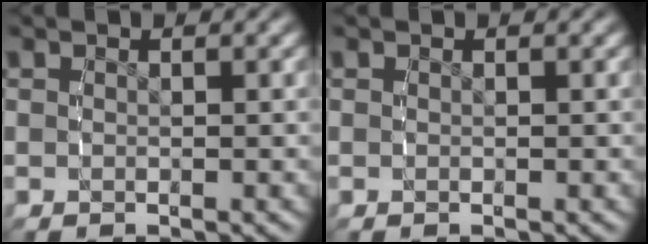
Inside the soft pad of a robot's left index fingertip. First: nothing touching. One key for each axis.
{"total": 0.0}